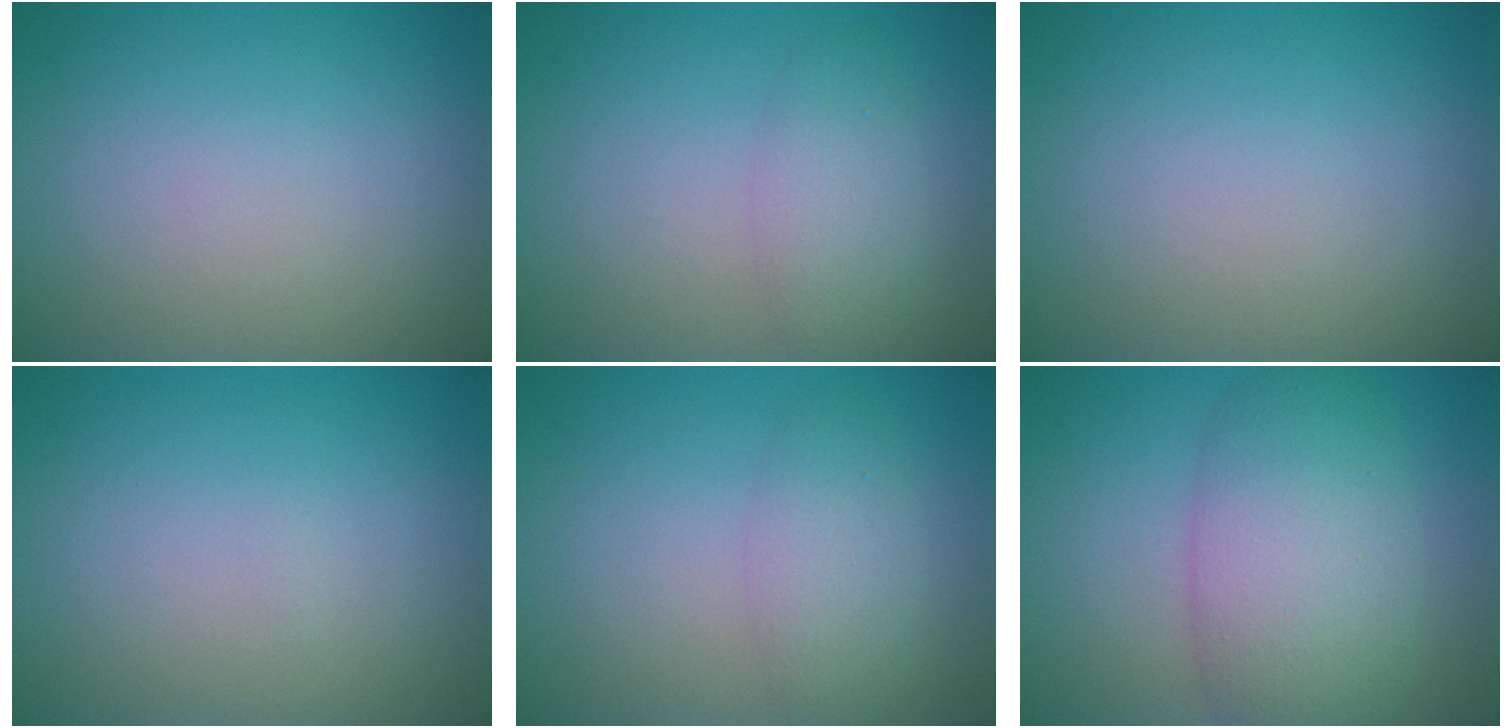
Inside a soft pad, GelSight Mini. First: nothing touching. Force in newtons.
{"total": 2.8, "press": 2.8, "slide": 0.1}
{"total": 0.0}
{"total": 0.0}
{"total": 2.8, "press": 2.8, "slide": 0.2}
{"total": 7.3, "press": 7.3, "slide": 0.5}